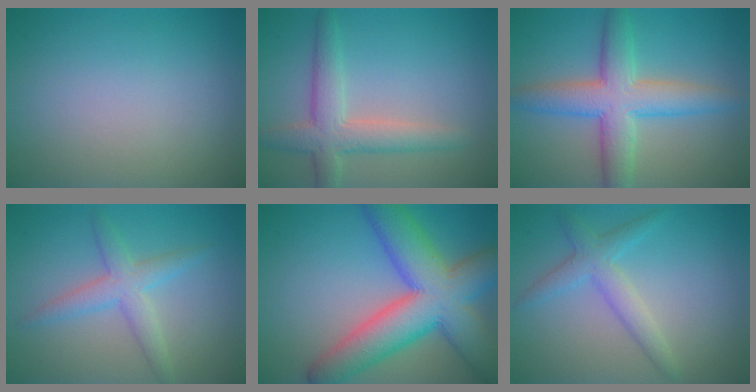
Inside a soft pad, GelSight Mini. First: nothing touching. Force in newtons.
{"total": 4.4, "press": 4.4, "slide": 0.3}
{"total": 6.6, "press": 6.6, "slide": 0.1}
{"total": 3.2, "press": 3.2, "slide": 0.0}
{"total": 11.3, "press": 11.3, "slide": 0.2}
{"total": 2.9, "press": 2.9, "slide": 0.1}